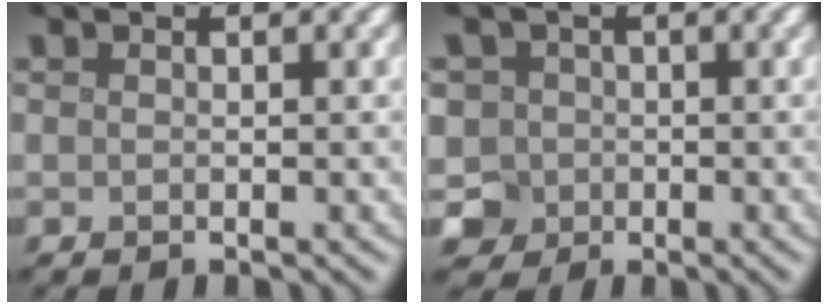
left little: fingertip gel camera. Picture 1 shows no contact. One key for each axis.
{"total": 4.7, "fx": 0.0, "fy": 4.5, "fz": 1.2, "tx": -0.016, "ty": 0.021, "tz": -0.021}